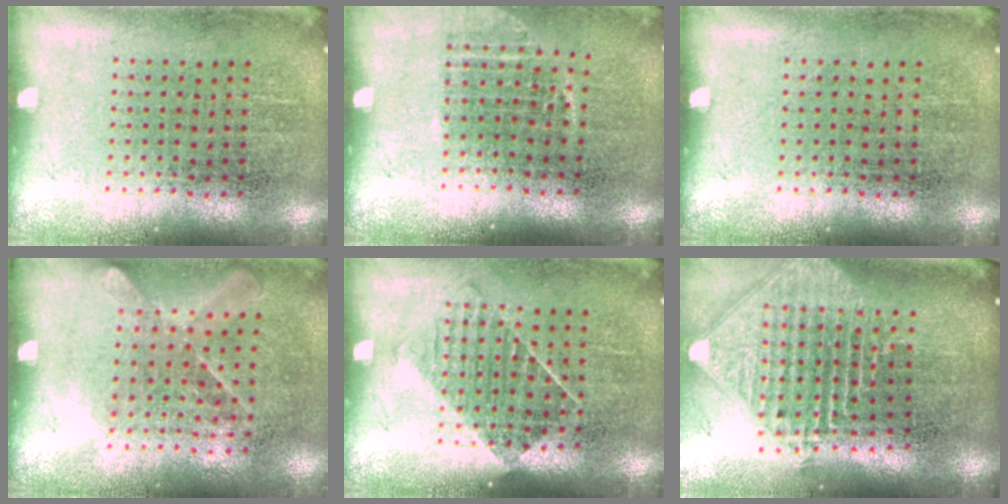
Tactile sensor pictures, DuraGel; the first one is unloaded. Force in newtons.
{"total": 1.0, "press": 0.9, "slide": 0.5}
{"total": 0.0}
{"total": 1.2, "press": 1.0, "slide": 0.7}
{"total": 1.1, "press": 0.9, "slide": 0.6}
{"total": 2.3, "press": 1.8, "slide": 1.5}